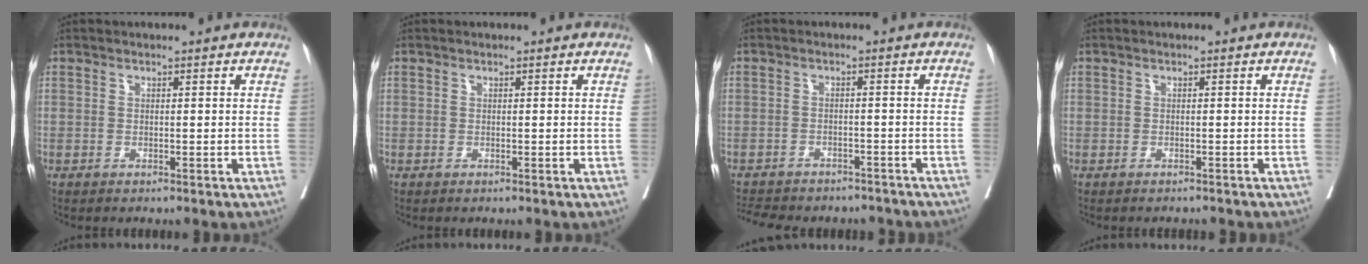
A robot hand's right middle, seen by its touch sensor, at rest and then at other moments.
{"total": 0.0}
{"total": 12.8, "force": [-11.3, 4.6, 4.0], "torque": [-0.088, 0.004, -0.141]}
{"total": 2.5, "force": [-2.4, 0.4, 0.5], "torque": [-0.005, -0.004, -0.032]}